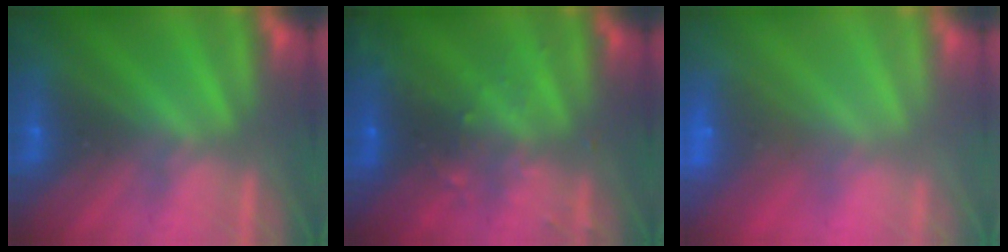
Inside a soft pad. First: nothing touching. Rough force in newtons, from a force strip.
{"total": 2.9}
{"total": 6.8}